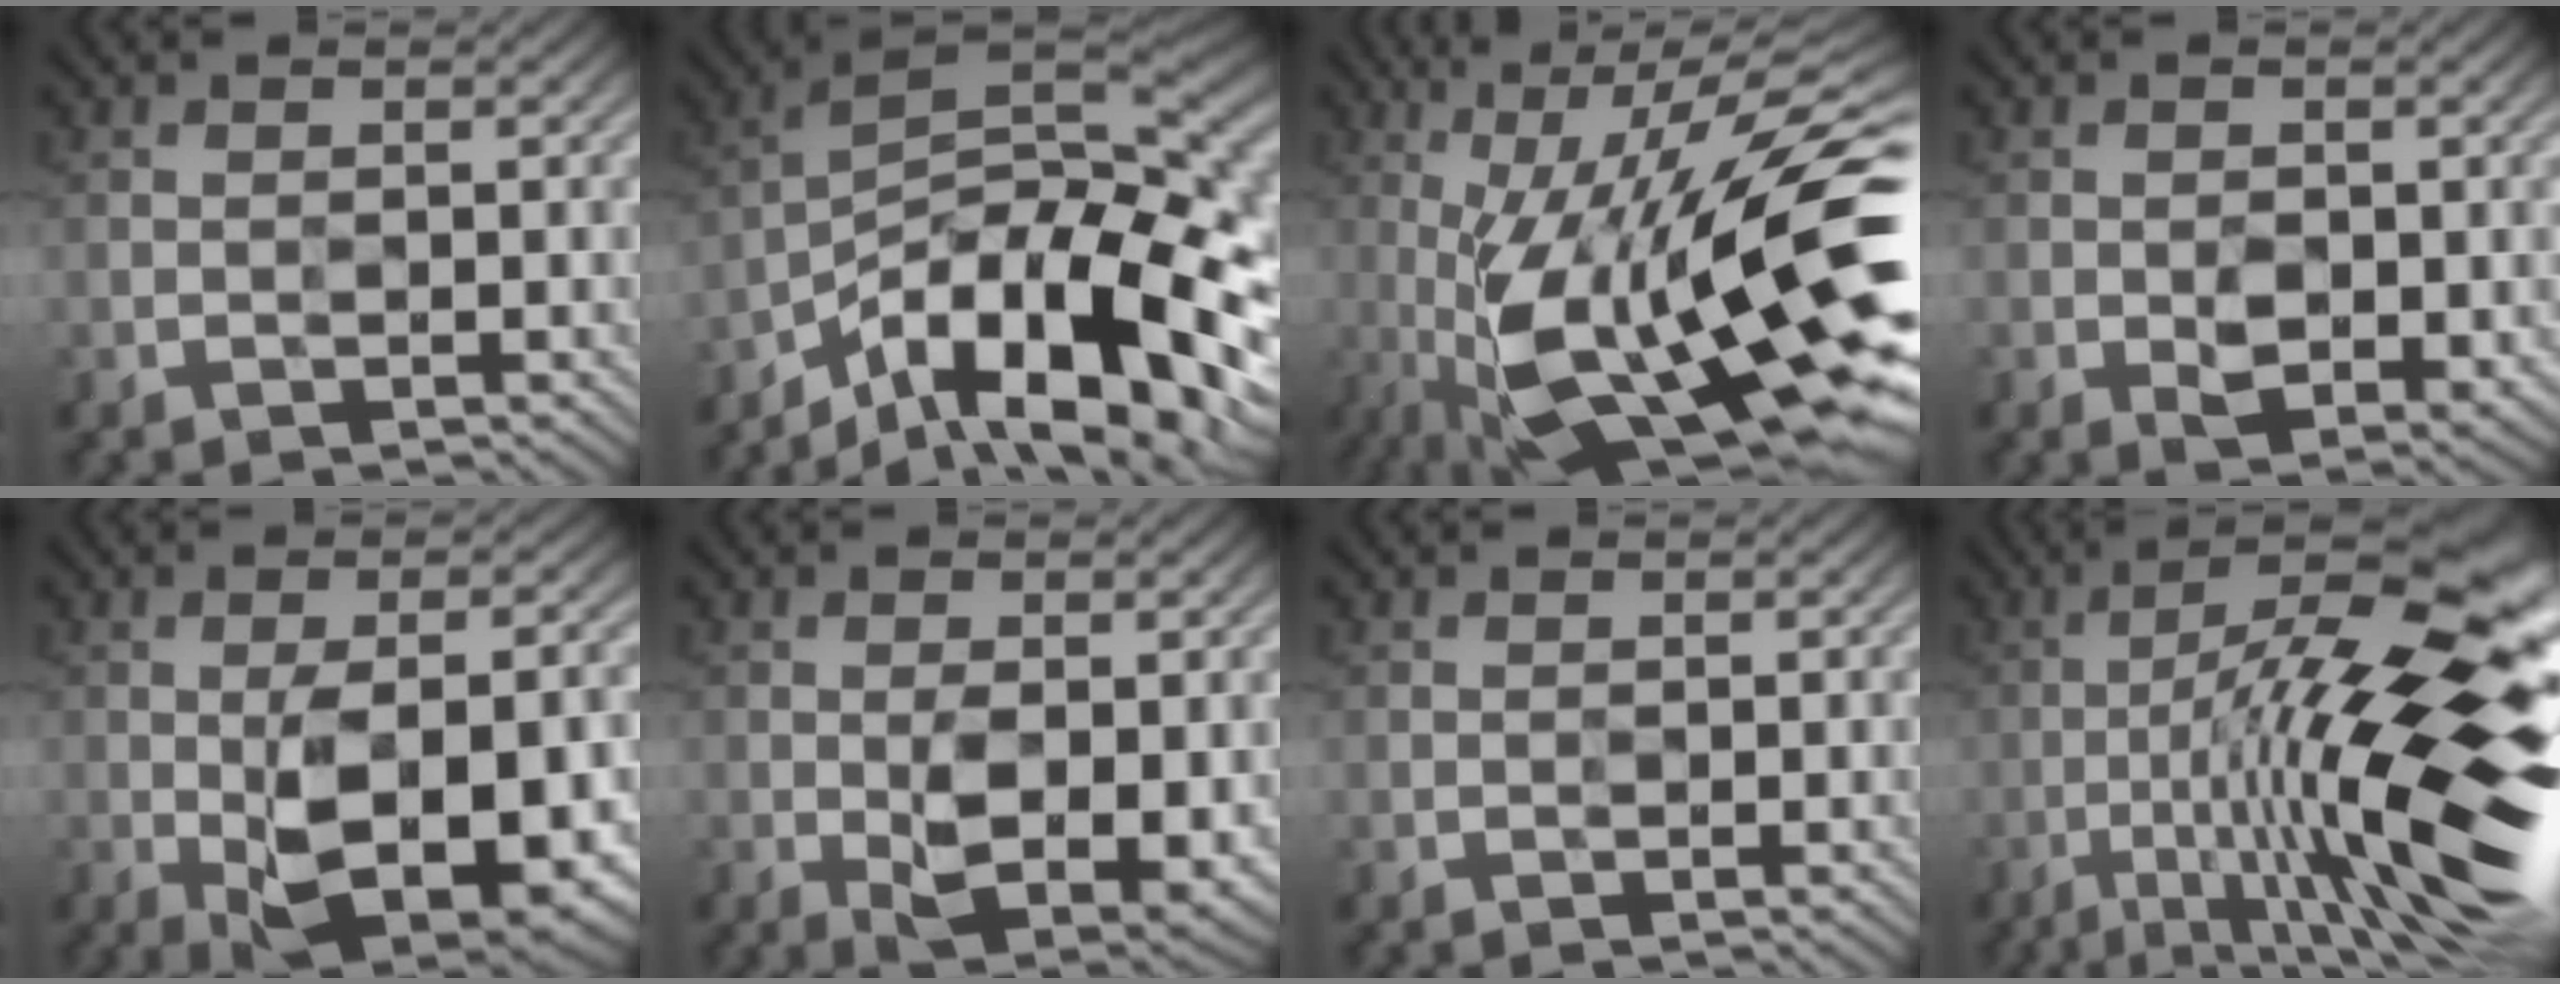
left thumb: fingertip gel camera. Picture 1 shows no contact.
{"total": 17.2, "force": [-9.0, 6.2, 13.2], "torque": [-0.232, -0.006, -0.152]}
{"total": 19.9, "force": [-4.4, 6.3, 18.3], "torque": [-0.308, 0.004, -0.082]}
{"total": 3.4, "force": [-0.8, 2.2, 2.5], "torque": [-0.040, -0.010, -0.006]}
{"total": 12.4, "force": [-3.4, 6.0, 10.4], "torque": [-0.164, -0.021, -0.039]}
{"total": 6.6, "force": [-1.4, 3.5, 5.4], "torque": [-0.097, -0.023, -0.010]}
{"total": 0.0}
{"total": 19.2, "force": [-4.6, 4.3, 18.2], "torque": [-0.270, -0.002, -0.069]}